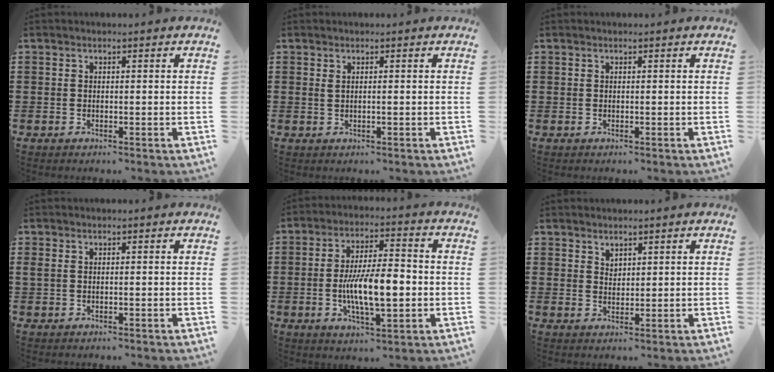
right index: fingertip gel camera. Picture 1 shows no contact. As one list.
[{"total": 0.9, "force": [0.1, 0.0, 0.9], "torque": [-0.017, -0.002, 0.001]}, {"total": 0.0}, {"total": 0.6, "force": [0.0, 0.1, 0.6], "torque": [-0.013, 0.000, 0.000]}, {"total": 10.5, "force": [-1.6, 3.8, 9.6], "torque": [-0.177, -0.007, -0.034]}, {"total": 1.7, "force": [1.5, 0.8, 0.3], "torque": [-0.007, 0.001, 0.028]}]